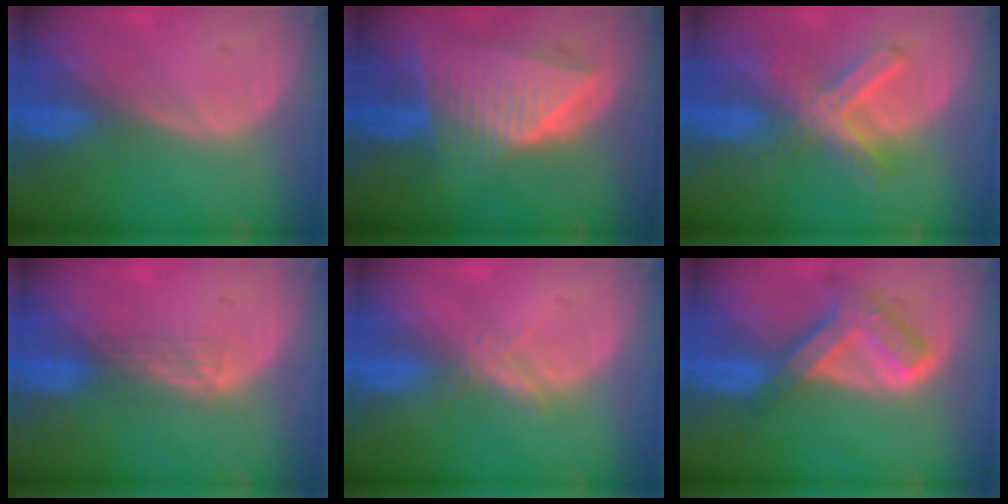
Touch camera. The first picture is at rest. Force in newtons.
{"total": 9.2, "press": 8.2, "slide": 4.2}
{"total": 7.3, "press": 6.3, "slide": 3.7}
{"total": 2.2, "press": 1.8, "slide": 1.2}
{"total": 1.7, "press": 1.7, "slide": 0.1}
{"total": 7.7, "press": 6.5, "slide": 4.1}